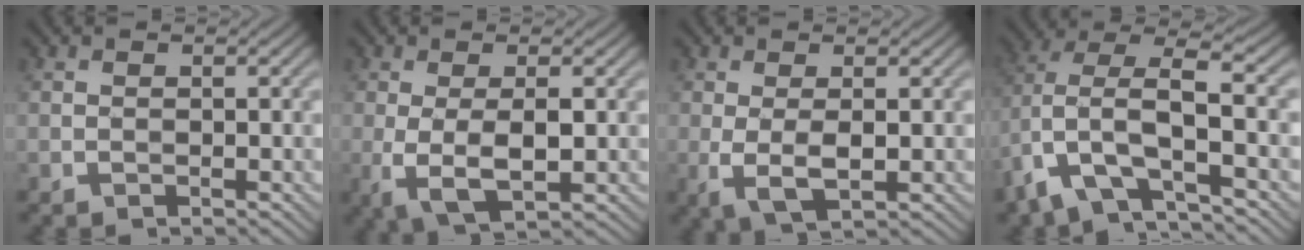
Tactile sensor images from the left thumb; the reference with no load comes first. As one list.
[{"total": 5.3, "force": [-0.5, 1.7, 5.0], "torque": [-0.105, -0.008, -0.007]}, {"total": 3.7, "force": [-0.1, 1.1, 3.5], "torque": [-0.078, -0.005, -0.001]}, {"total": 10.5, "force": [-3.6, 4.3, 8.9], "torque": [-0.198, 0.002, -0.081]}]